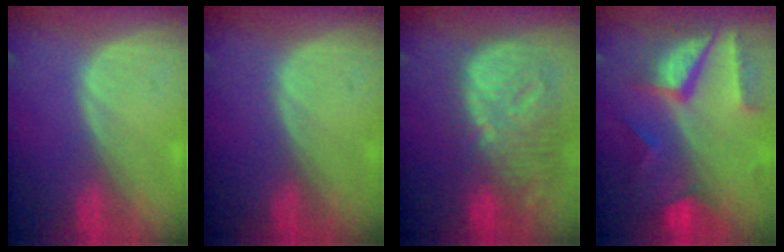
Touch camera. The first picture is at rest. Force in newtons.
{"total": 0.0}
{"total": 12.7, "press": 10.9, "slide": 6.4}
{"total": 10.4, "press": 8.7, "slide": 5.7}